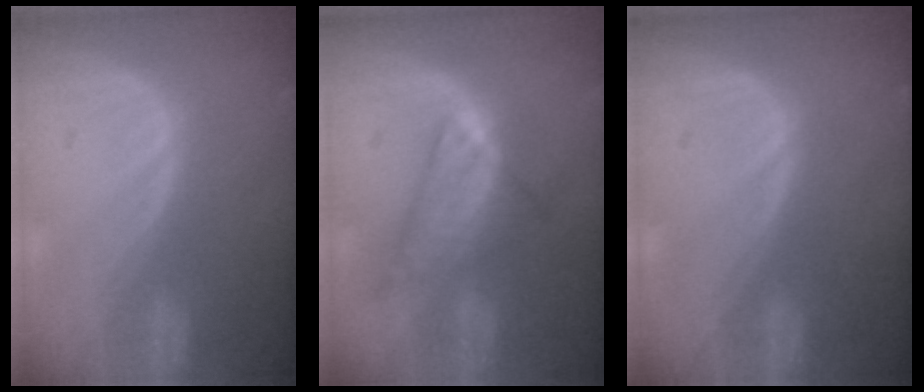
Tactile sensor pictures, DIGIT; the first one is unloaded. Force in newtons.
{"total": 7.6, "press": 6.4, "slide": 4.1}
{"total": 0.0}